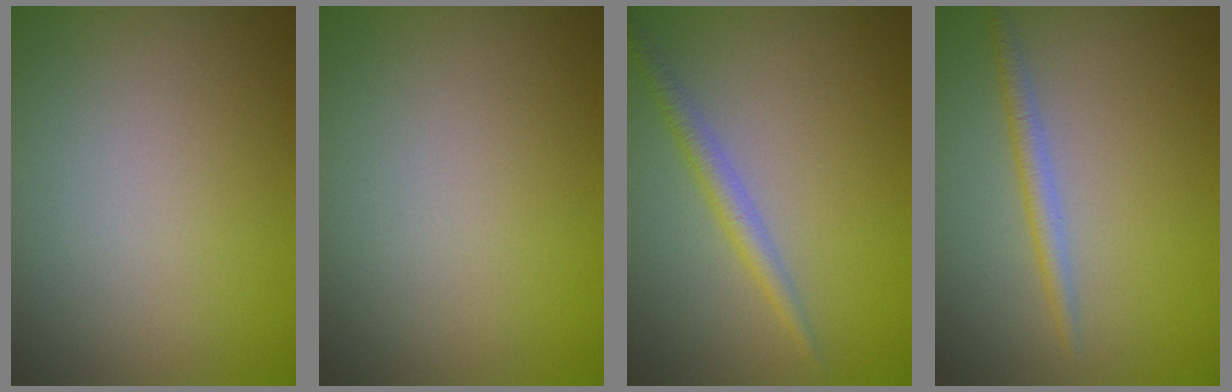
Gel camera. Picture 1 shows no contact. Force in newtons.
{"total": 0.0}
{"total": 2.0, "press": 2.0, "slide": 0.1}
{"total": 1.7, "press": 1.7, "slide": 0.0}